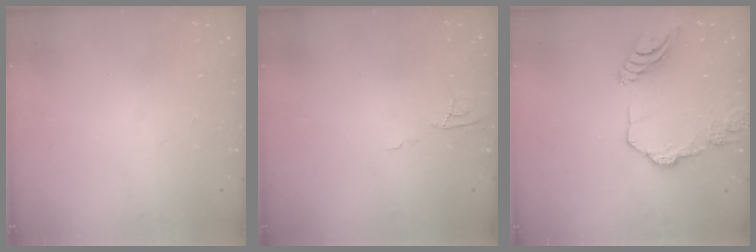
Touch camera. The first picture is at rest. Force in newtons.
{"total": 4.3, "press": 4.3, "slide": 0.5}
{"total": 14.6, "press": 14.4, "slide": 1.9}